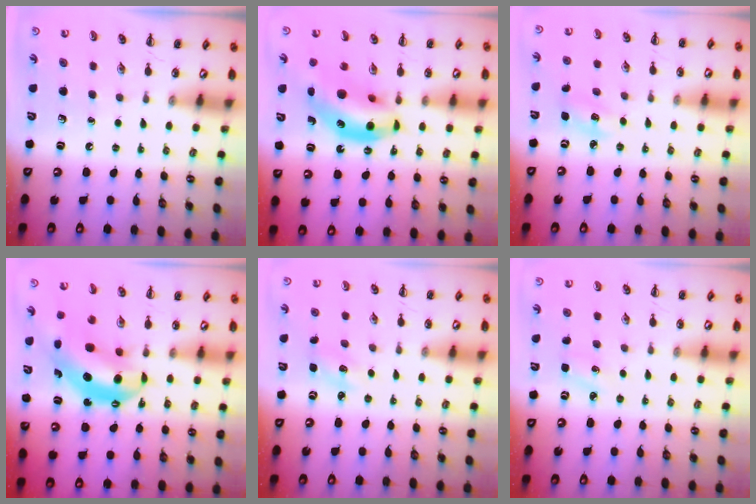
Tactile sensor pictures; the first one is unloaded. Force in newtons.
{"total": 13.4, "press": 12.9, "slide": 3.5}
{"total": 4.0, "press": 3.9, "slide": 1.1}
{"total": 8.3, "press": 8.1, "slide": 1.9}
{"total": 1.6, "press": 1.5, "slide": 0.5}
{"total": 2.7, "press": 2.6, "slide": 0.8}